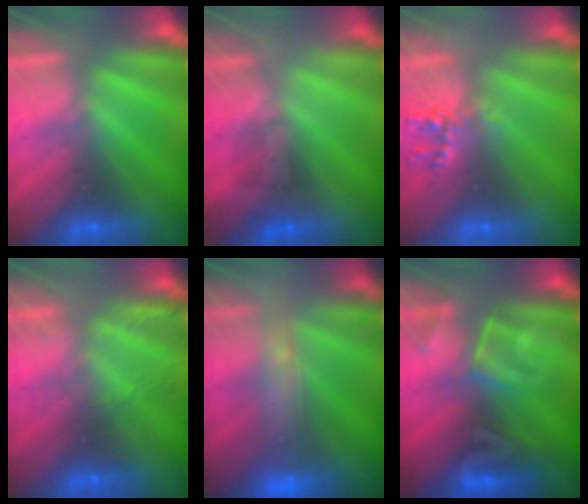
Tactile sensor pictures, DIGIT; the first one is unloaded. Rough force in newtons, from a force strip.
{"total": 1.6}
{"total": 2.3}
{"total": 2.2}
{"total": 8.9}
{"total": 2.9}